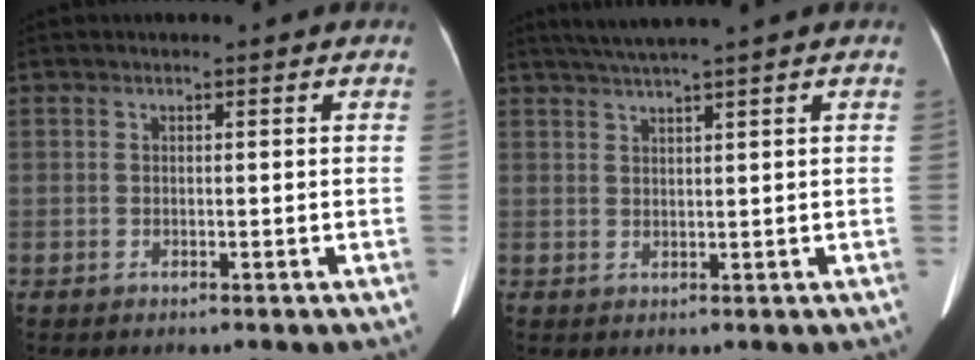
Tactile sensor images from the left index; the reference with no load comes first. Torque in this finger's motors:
{"motor_torque": [0.36, -0.45, 0.01, 0.06]}